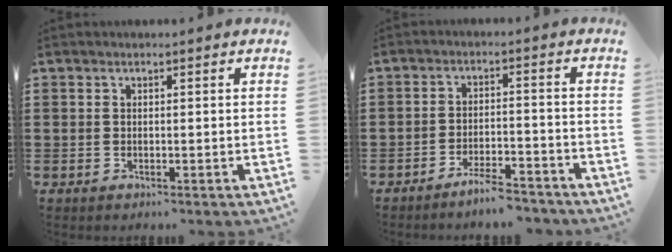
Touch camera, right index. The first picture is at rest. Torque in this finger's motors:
{"motor_torque": [0.39, 0.73, -0.18, -0.21]}